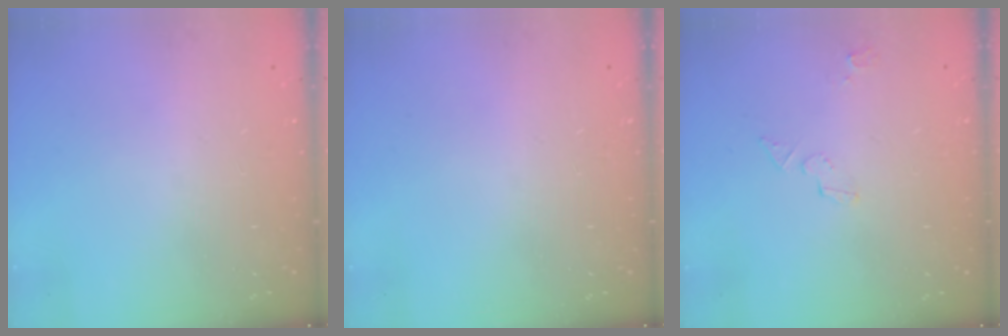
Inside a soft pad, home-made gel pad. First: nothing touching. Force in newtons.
{"total": 0.0}
{"total": 4.7, "press": 3.6, "slide": 3.1}